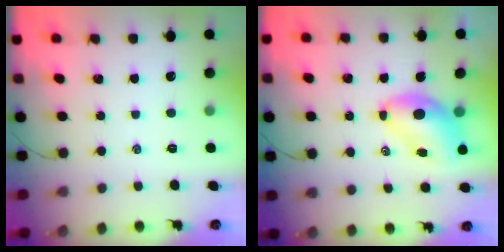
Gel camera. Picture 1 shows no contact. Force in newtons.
{"total": 6.8, "press": 6.5, "slide": 1.7}